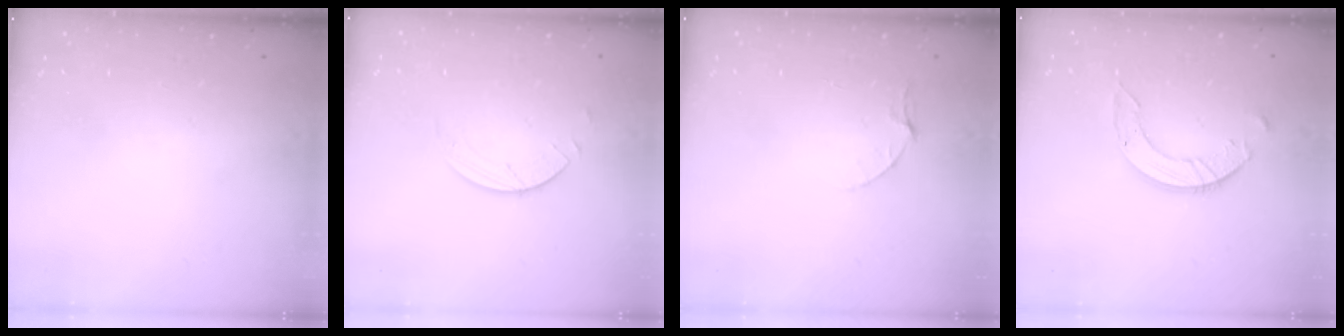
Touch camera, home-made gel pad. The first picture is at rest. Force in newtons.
{"total": 2.0, "press": 2.0, "slide": 0.2}
{"total": 3.5, "press": 3.4, "slide": 0.4}
{"total": 7.9, "press": 7.8, "slide": 0.7}